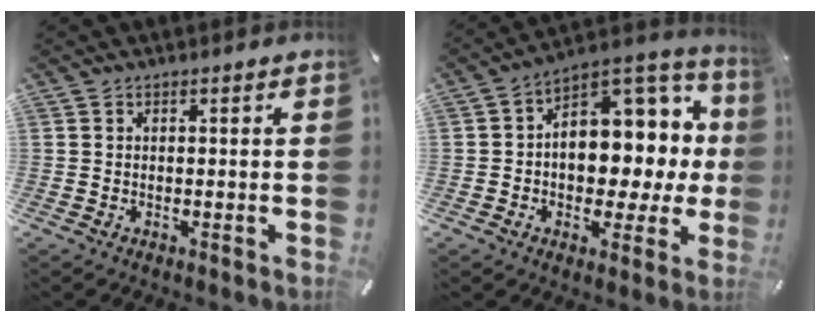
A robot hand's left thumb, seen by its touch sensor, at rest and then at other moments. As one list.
[{"total": 11.7, "force": [1.3, 9.3, 7.0], "torque": [-0.073, -0.031, 0.028]}]